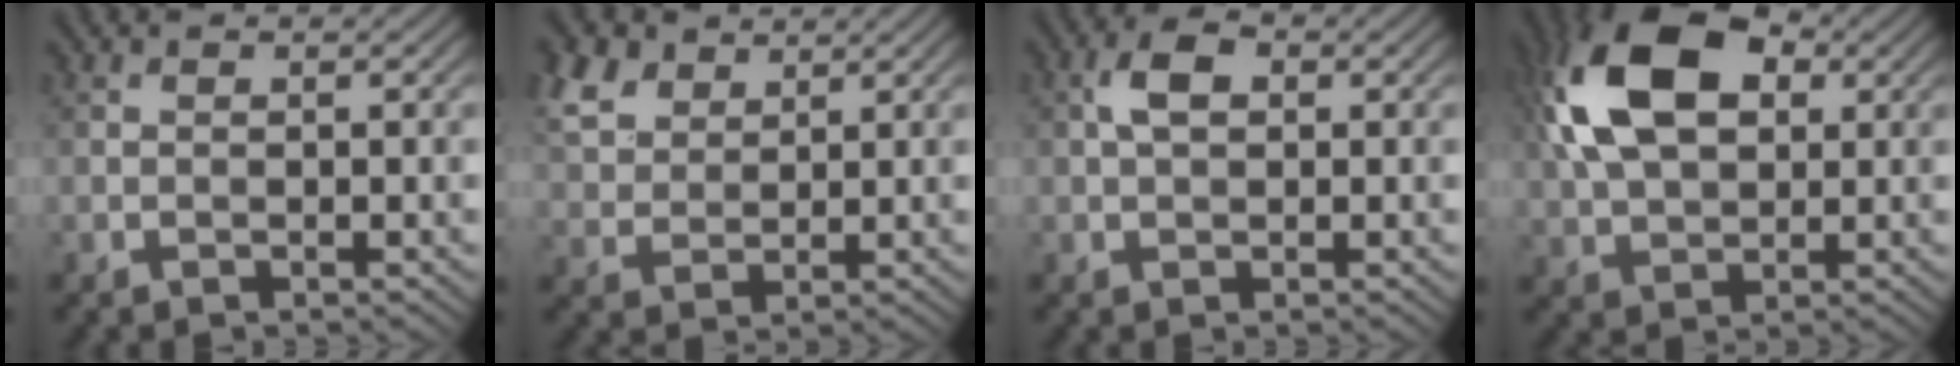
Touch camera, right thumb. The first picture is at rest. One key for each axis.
{"total": 6.4, "fx": 3.9, "fy": 3.8, "fz": 3.2, "tx": -0.099, "ty": 0.013, "tz": 0.084}
{"total": 3.4, "fx": 0.7, "fy": 2.1, "fz": 2.6, "tx": -0.055, "ty": 0.011, "tz": 0.010}
{"total": 13.5, "fx": 3.7, "fy": 8.1, "fz": 10.1, "tx": -0.224, "ty": 0.026, "tz": 0.061}